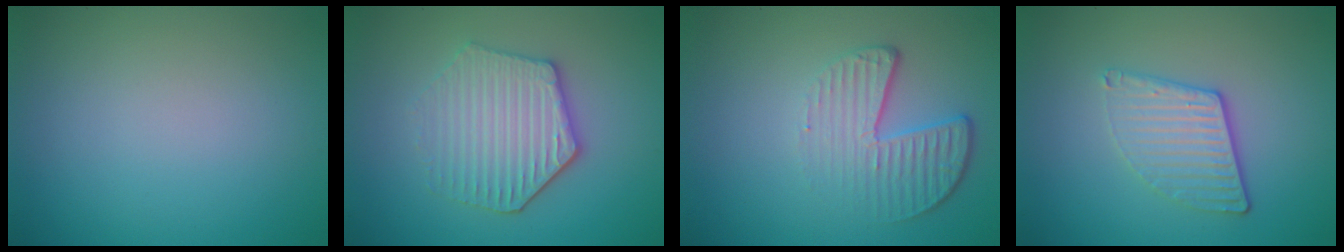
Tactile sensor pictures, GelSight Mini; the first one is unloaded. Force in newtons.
{"total": 4.4, "press": 4.0, "slide": 1.8}
{"total": 4.5, "press": 3.0, "slide": 3.3}
{"total": 3.6, "press": 2.9, "slide": 2.1}